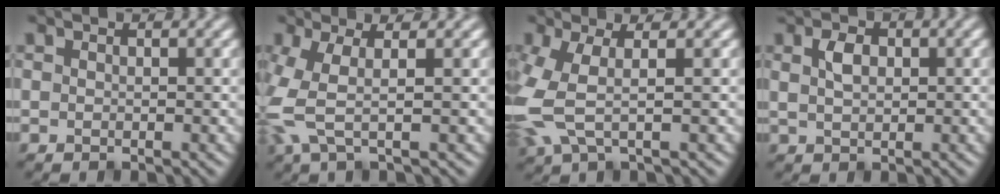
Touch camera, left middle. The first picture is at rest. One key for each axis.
{"total": 3.7, "fx": -0.4, "fy": 1.0, "fz": 3.6, "tx": -0.104, "ty": -0.006, "tz": -0.011}
{"total": 4.5, "fx": -0.3, "fy": 1.7, "fz": 4.1, "tx": -0.123, "ty": -0.003, "tz": -0.008}
{"total": 1.6, "fx": 0.5, "fy": 1.0, "fz": 1.2, "tx": -0.023, "ty": 0.004, "tz": 0.010}